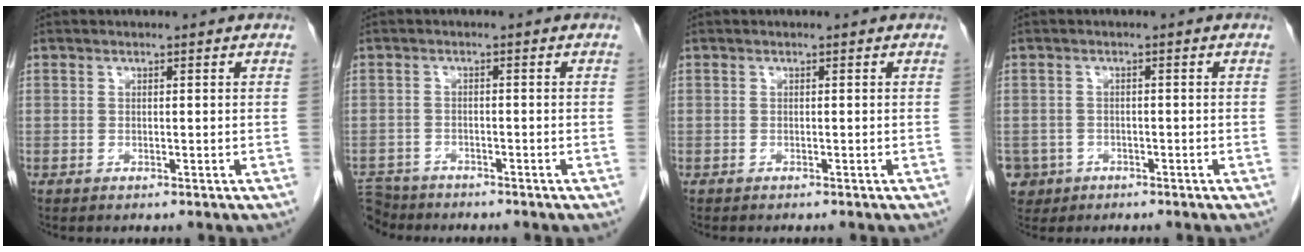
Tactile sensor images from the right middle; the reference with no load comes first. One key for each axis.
{"total": 5.9, "fx": -5.5, "fy": 2.2, "fz": 0.2, "tx": -0.010, "ty": -0.002, "tz": -0.099}
{"total": 0.8, "fx": -0.7, "fy": 0.1, "fz": 0.4, "tx": -0.003, "ty": 0.000, "tz": -0.007}
{"total": 4.6, "fx": -2.3, "fy": 3.9, "fz": 0.2, "tx": -0.010, "ty": 0.007, "tz": -0.037}